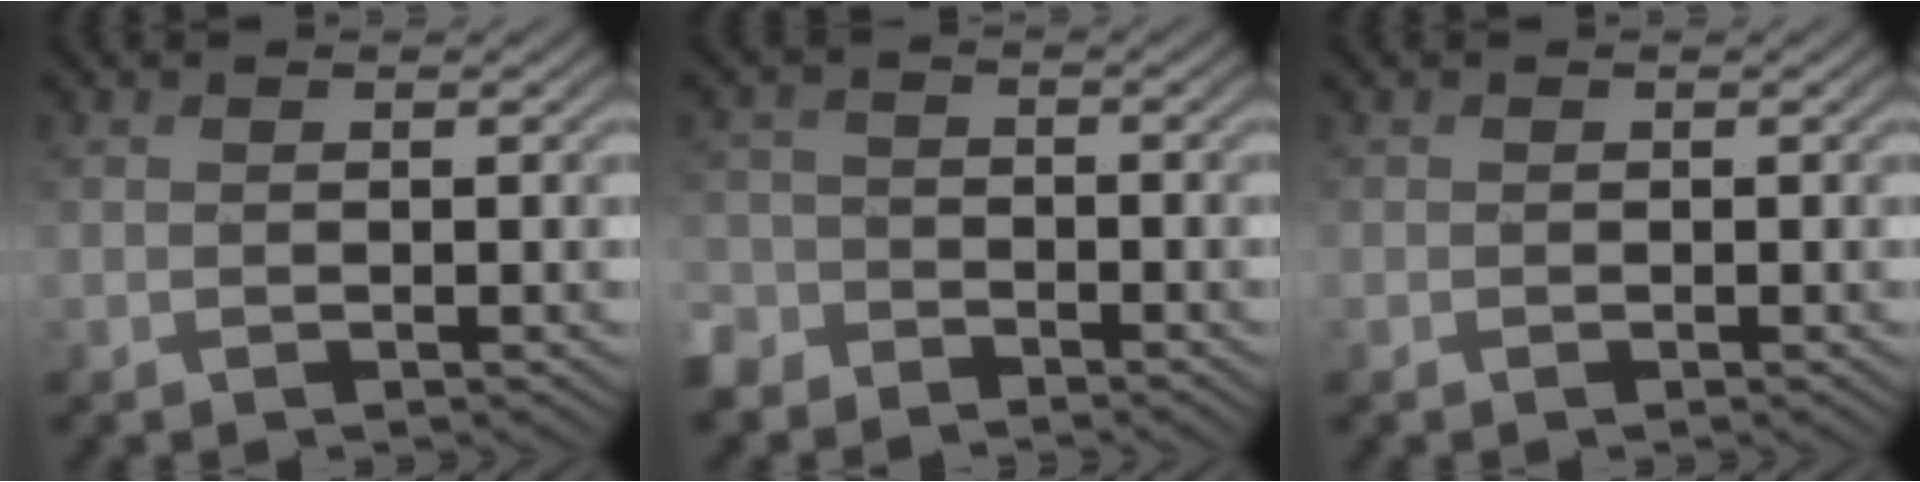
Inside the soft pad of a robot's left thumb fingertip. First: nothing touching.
{"total": 4.1, "force": [-3.1, 2.5, 0.9], "torque": [-0.029, -0.003, -0.074]}
{"total": 0.0}